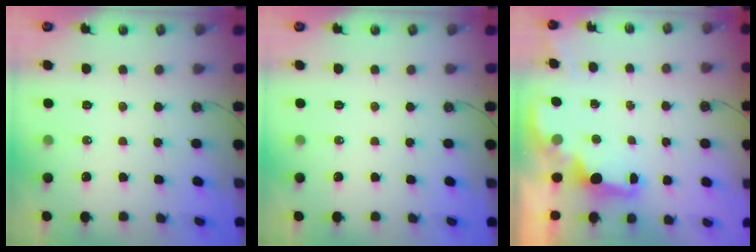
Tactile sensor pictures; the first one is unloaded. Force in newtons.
{"total": 0.0}
{"total": 1.8, "press": 1.6, "slide": 0.7}